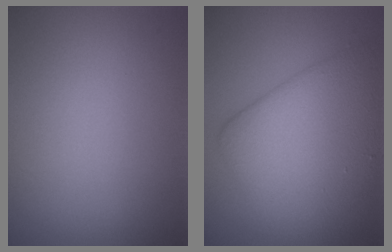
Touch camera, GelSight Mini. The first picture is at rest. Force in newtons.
{"total": 8.9, "press": 8.9, "slide": 0.2}